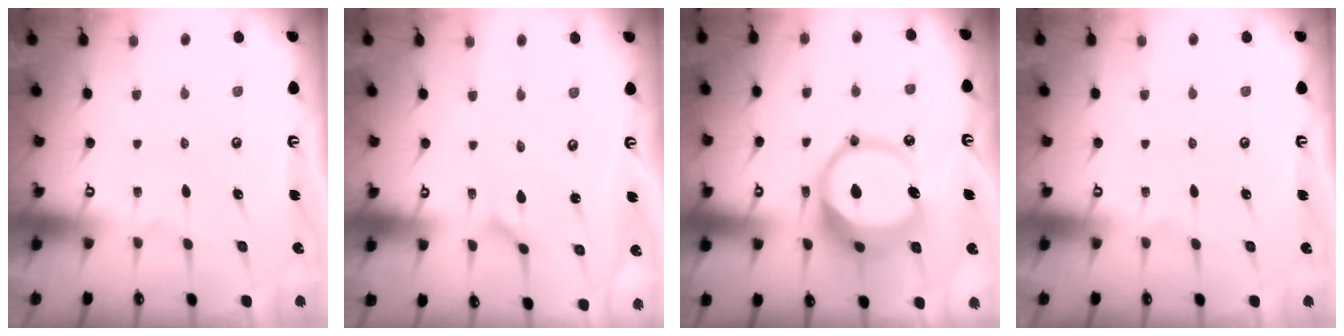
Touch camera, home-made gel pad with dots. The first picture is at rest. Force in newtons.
{"total": 0.8, "press": 0.8, "slide": 0.1}
{"total": 15.1, "press": 14.9, "slide": 2.3}
{"total": 0.0}